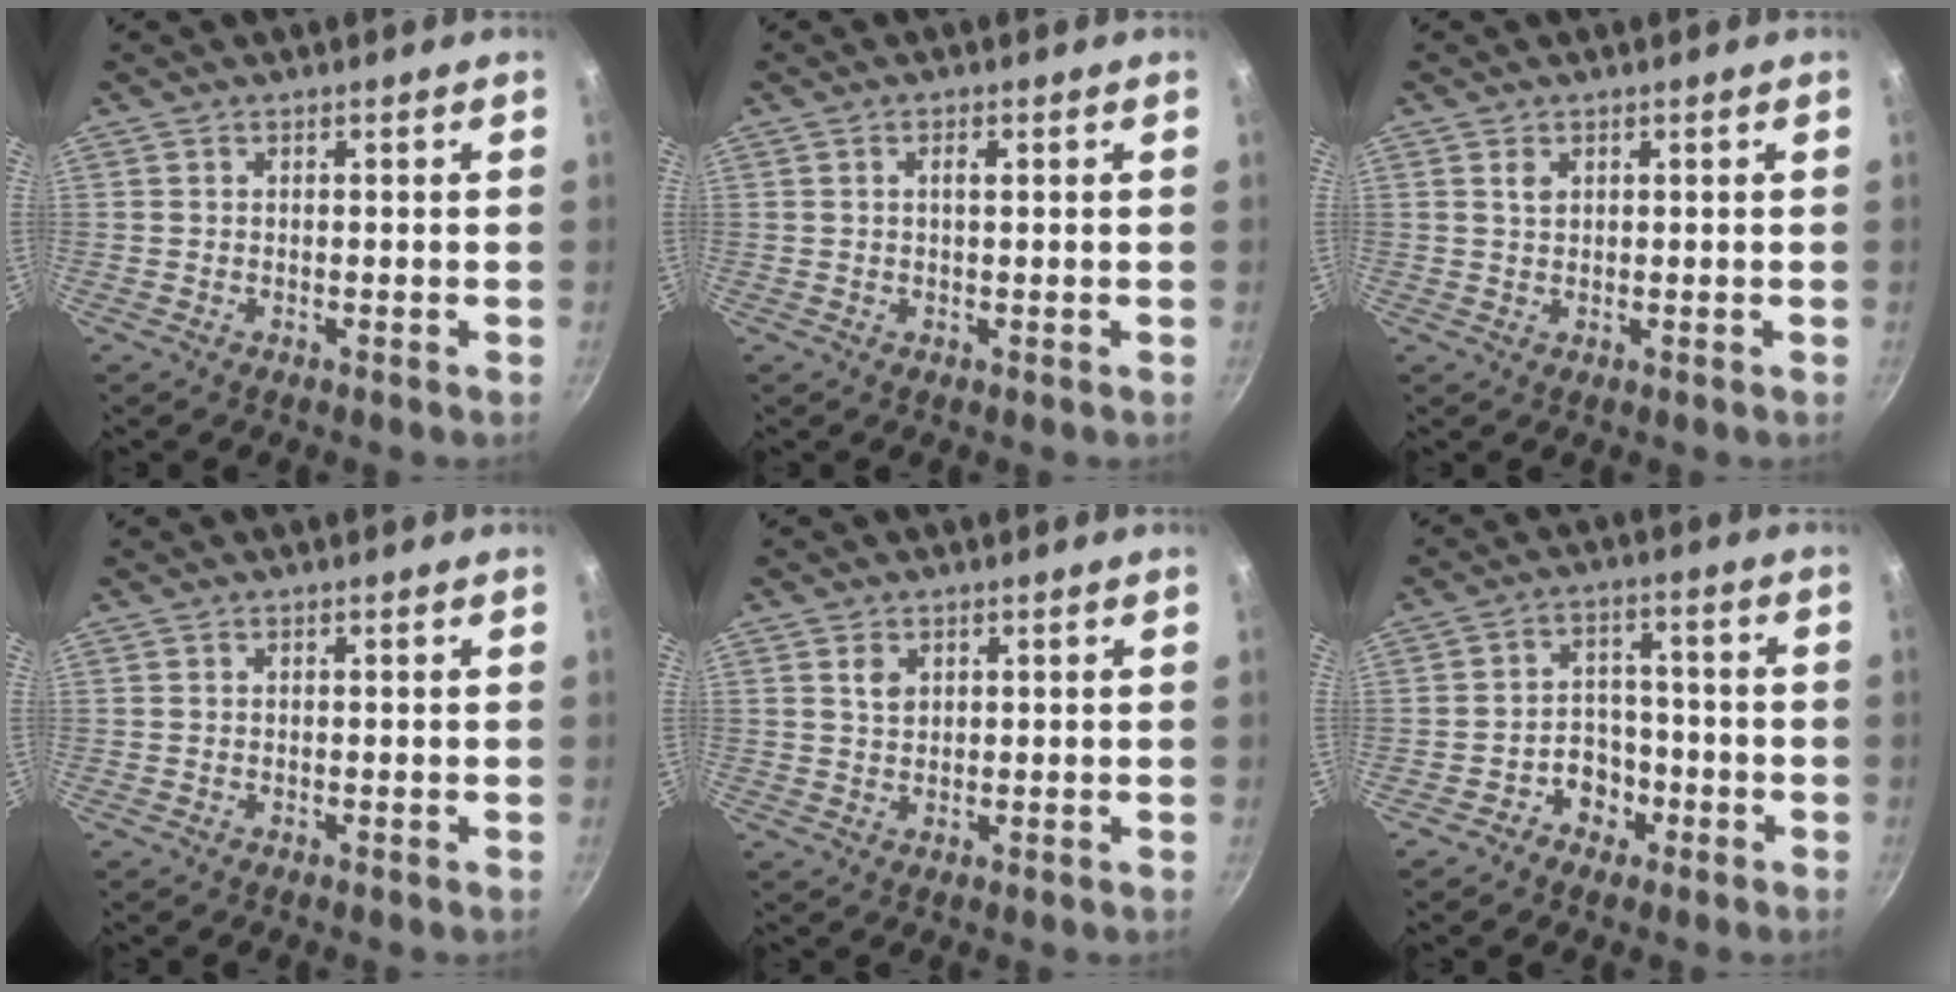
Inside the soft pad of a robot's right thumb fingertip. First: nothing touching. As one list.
[{"total": 1.4, "force": [0.4, 0.3, 1.3], "torque": [-0.022, 0.002, 0.007]}, {"total": 1.5, "force": [0.7, 1.0, 1.0], "torque": [-0.016, -0.002, 0.014]}, {"total": 0.0}, {"total": 2.4, "force": [1.0, 1.8, 1.4], "torque": [-0.018, -0.003, 0.020]}, {"total": 6.2, "force": [-3.1, 5.0, 2.1], "torque": [0.004, 0.039, -0.047]}]